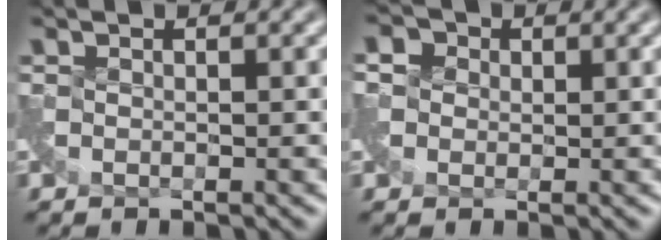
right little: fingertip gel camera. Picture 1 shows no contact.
{"total": 1.7, "force": [0.1, 1.6, 0.2], "torque": [0.000, 0.011, 0.001]}